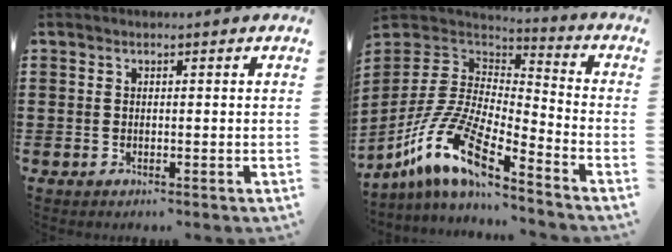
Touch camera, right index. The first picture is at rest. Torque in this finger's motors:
{"motor_torque": [1.38, -0.76, 1.05, 0.21]}